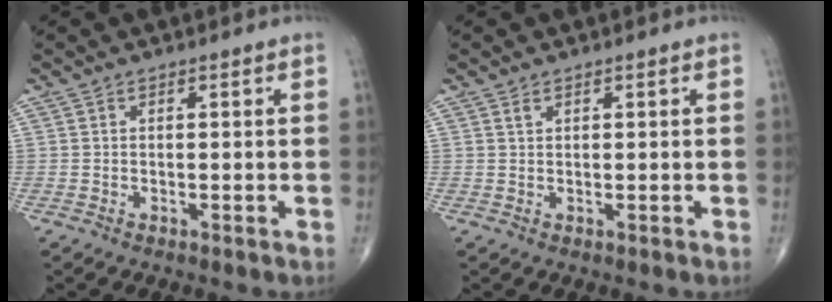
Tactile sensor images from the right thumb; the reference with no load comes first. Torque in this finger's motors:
{"motor_torque": [0.04, -0.15, 0.36, 0.26, -0.02]}